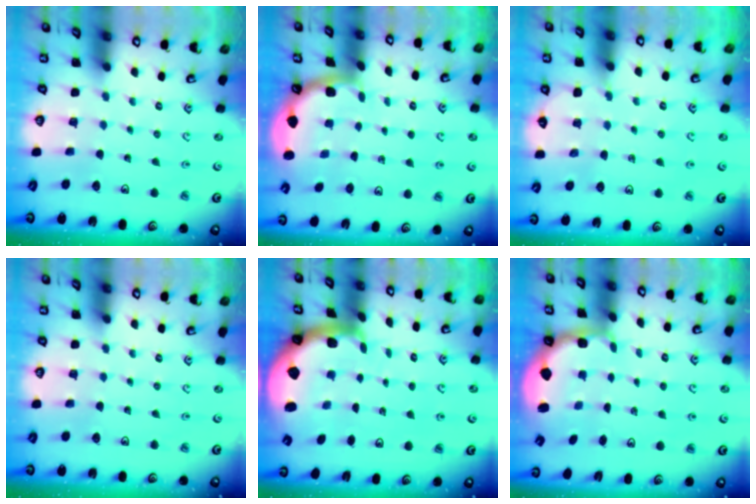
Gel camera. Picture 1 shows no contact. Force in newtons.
{"total": 1.7, "press": 1.7, "slide": 0.1}
{"total": 5.2, "press": 5.1, "slide": 1.1}
{"total": 0.0}
{"total": 2.4, "press": 2.3, "slide": 0.5}
{"total": 2.5, "press": 1.3, "slide": 2.1}